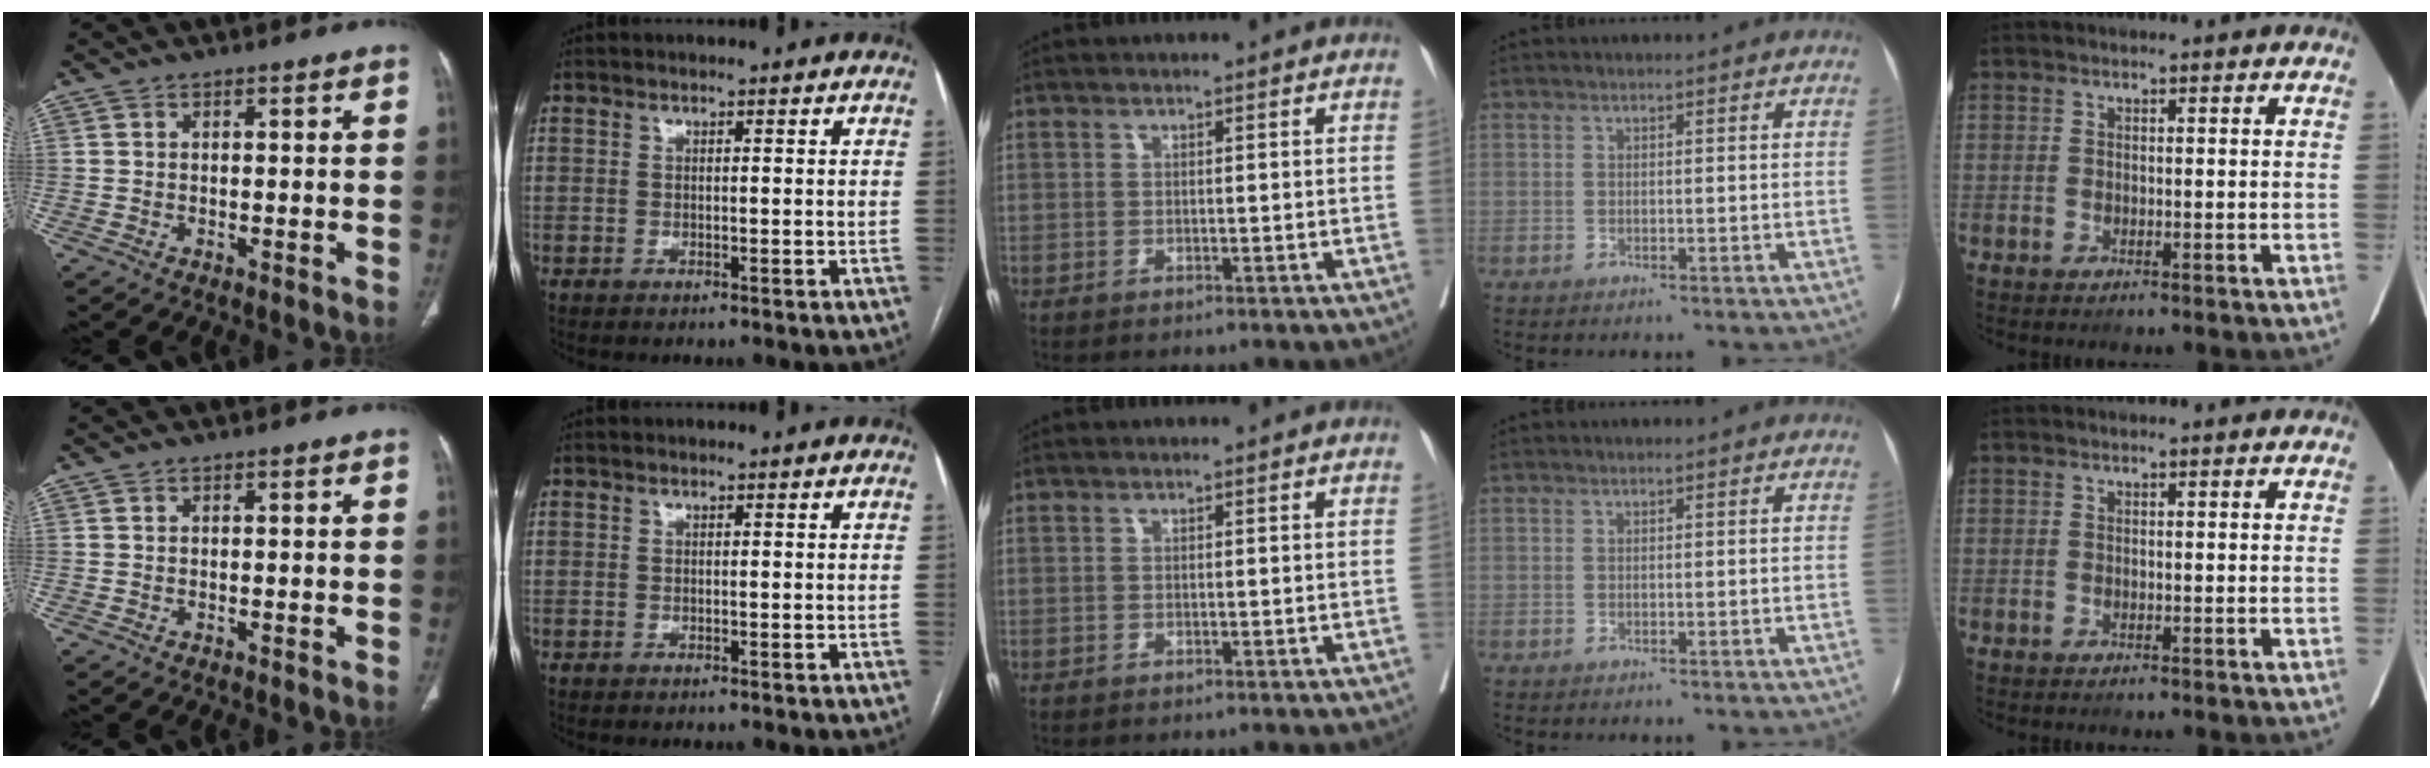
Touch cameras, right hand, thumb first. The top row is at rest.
{}